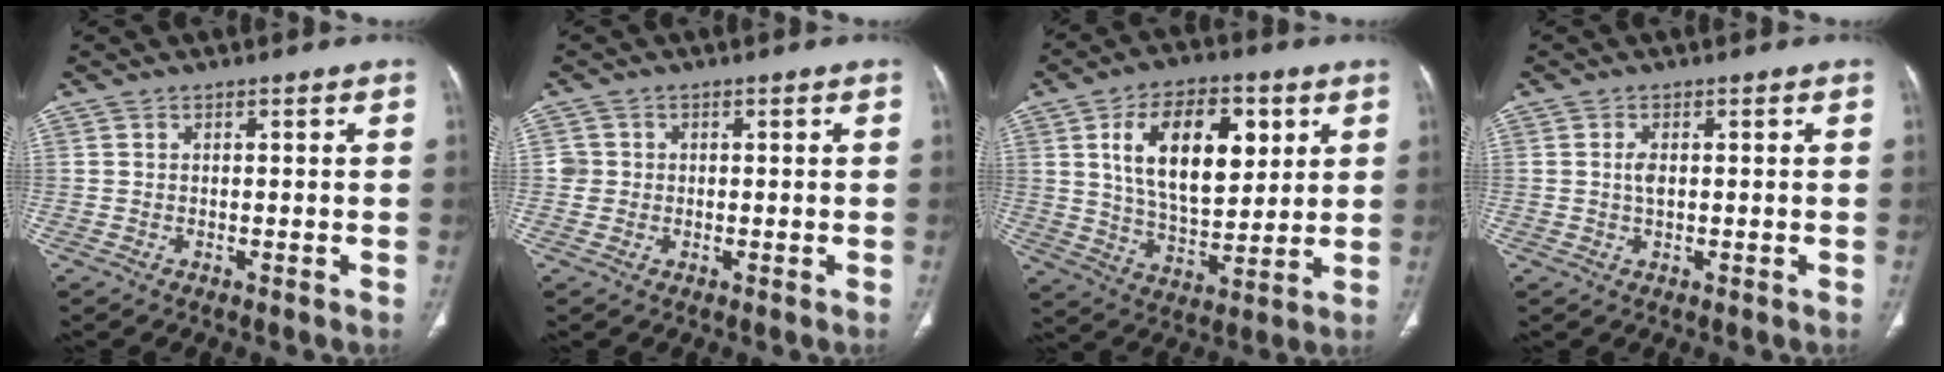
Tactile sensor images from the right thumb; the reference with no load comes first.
{"total": 2.1, "force": [0.1, 2.1, 0.2], "torque": [0.009, 0.006, 0.000]}
{"total": 18.1, "force": [5.8, 9.9, 14.1], "torque": [-0.196, -0.021, 0.105]}
{"total": 1.9, "force": [0.2, 1.0, 1.7], "torque": [-0.034, 0.000, 0.005]}